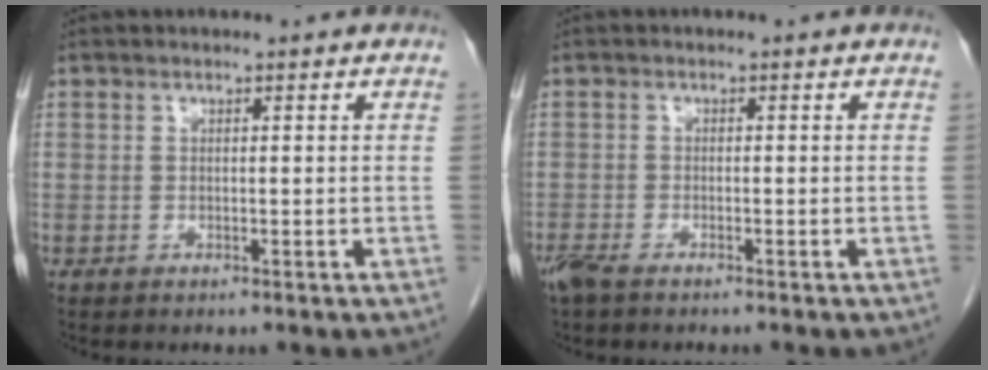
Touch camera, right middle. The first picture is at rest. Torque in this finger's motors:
{"motor_torque": [-0.09, 0.12, 0.00, 0.00]}